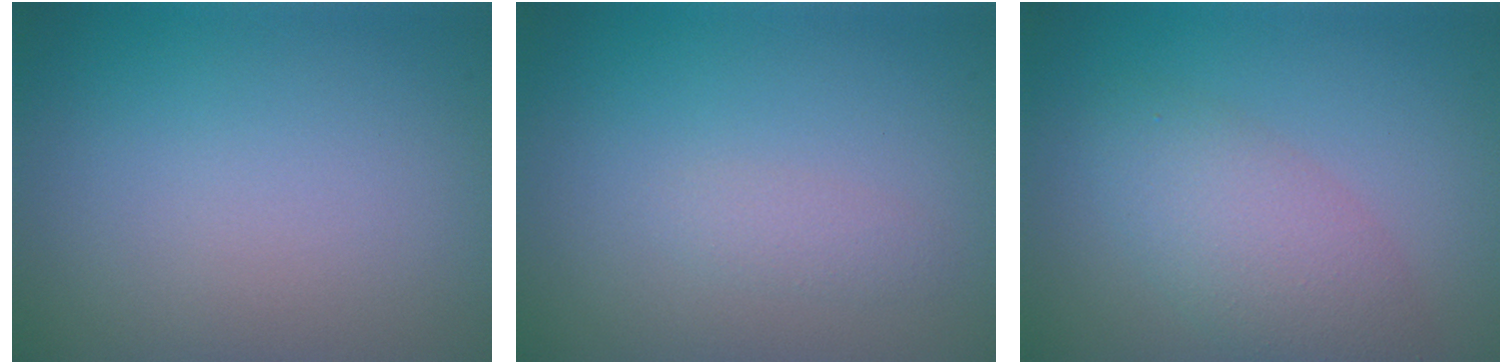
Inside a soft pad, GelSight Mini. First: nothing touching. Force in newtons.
{"total": 1.0, "press": 1.0, "slide": 0.0}
{"total": 4.4, "press": 4.4, "slide": 0.2}